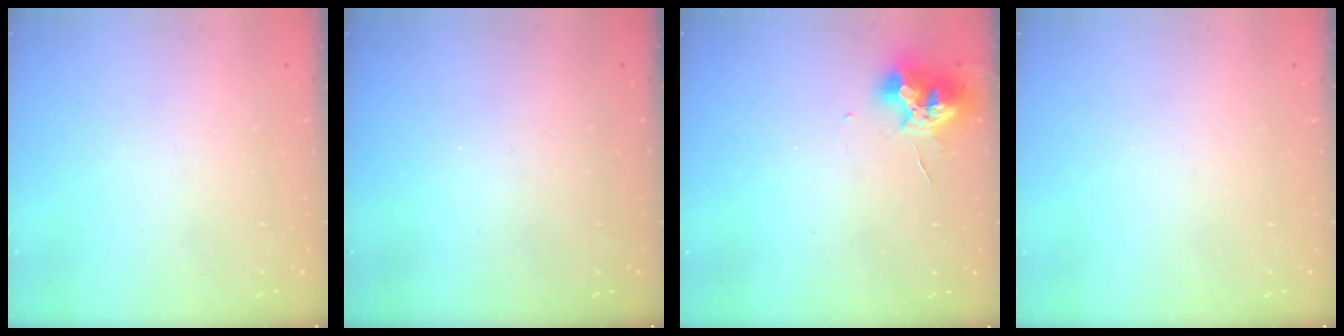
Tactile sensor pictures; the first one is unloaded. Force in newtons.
{"total": 0.0}
{"total": 12.2, "press": 12.2, "slide": 0.4}
{"total": 0.0}